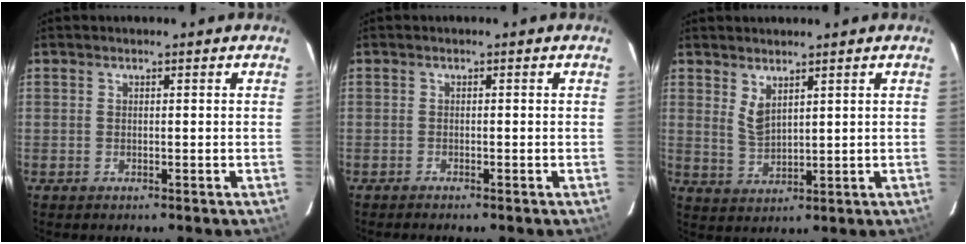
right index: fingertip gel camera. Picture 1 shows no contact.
{"total": 0.9, "force": [-0.8, -0.1, 0.3], "torque": [-0.008, -0.003, -0.013]}
{"total": 3.6, "force": [2.7, 1.1, 2.1], "torque": [-0.040, -0.006, 0.055]}